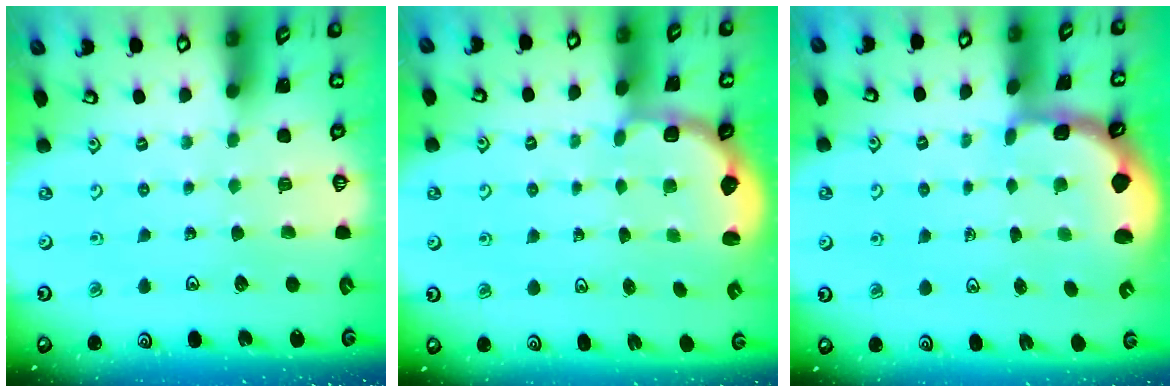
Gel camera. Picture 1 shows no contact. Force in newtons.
{"total": 2.6, "press": 2.1, "slide": 1.5}
{"total": 1.9, "press": 1.8, "slide": 0.6}